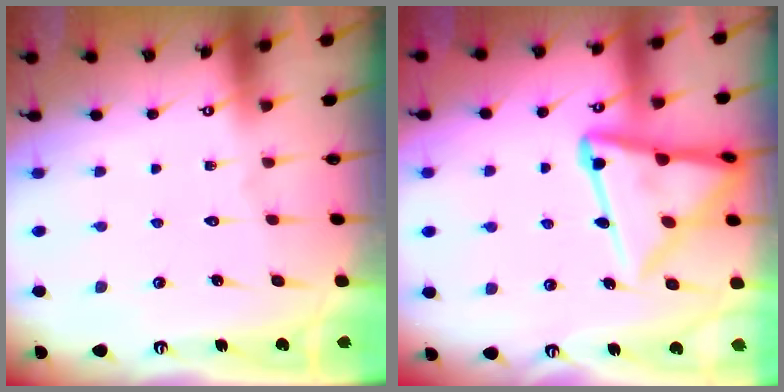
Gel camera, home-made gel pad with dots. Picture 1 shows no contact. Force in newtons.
{"total": 16.5, "press": 16.5, "slide": 1.4}